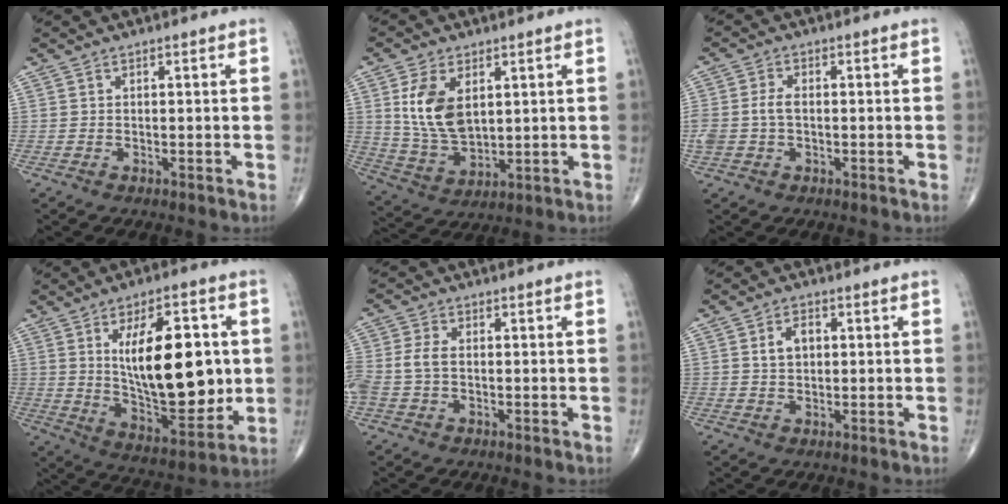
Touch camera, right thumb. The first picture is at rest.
{"total": 11.3, "force": [3.2, 6.6, 8.6], "torque": [-0.157, -0.017, 0.073]}
{"total": 4.8, "force": [-0.4, 3.1, 3.7], "torque": [-0.096, 0.015, -0.008]}
{"total": 22.1, "force": [2.7, 10.2, 19.4], "torque": [-0.266, -0.025, 0.056]}
{"total": 5.5, "force": [-0.5, 3.6, 4.1], "torque": [-0.106, 0.014, -0.013]}
{"total": 4.1, "force": [0.8, 2.8, 2.9], "torque": [-0.045, 0.005, 0.014]}